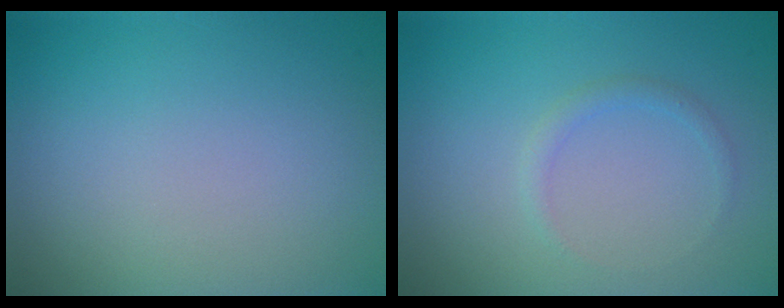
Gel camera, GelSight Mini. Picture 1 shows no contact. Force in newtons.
{"total": 1.0, "press": 1.0, "slide": 0.1}